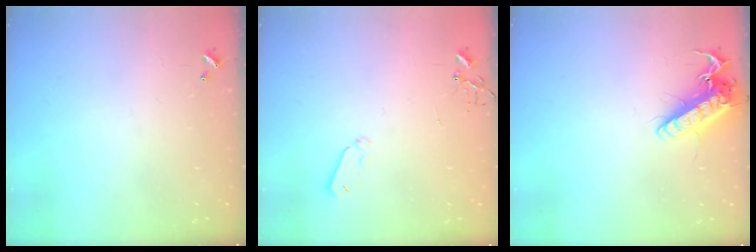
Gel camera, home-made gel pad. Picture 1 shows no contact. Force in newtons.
{"total": 4.2, "press": 4.2, "slide": 0.7}
{"total": 13.8, "press": 13.7, "slide": 1.9}